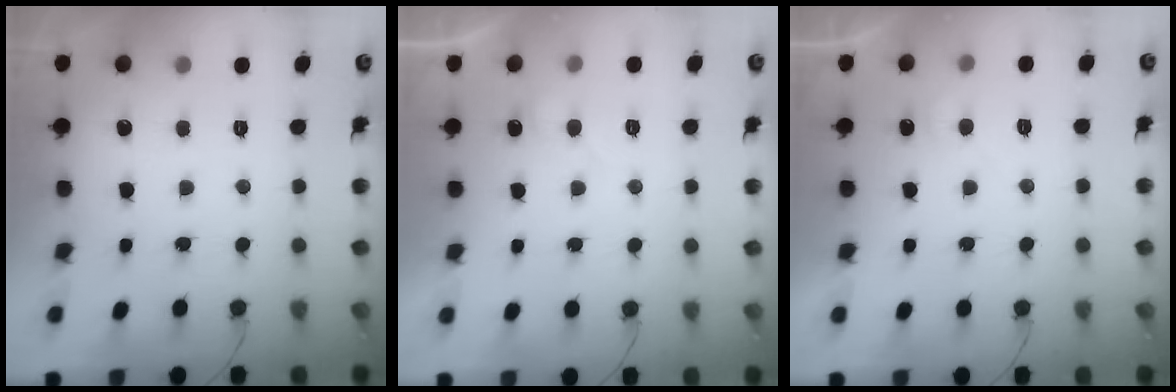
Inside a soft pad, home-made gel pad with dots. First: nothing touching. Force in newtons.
{"total": 6.7, "press": 6.7, "slide": 0.5}
{"total": 4.5, "press": 4.4, "slide": 0.5}